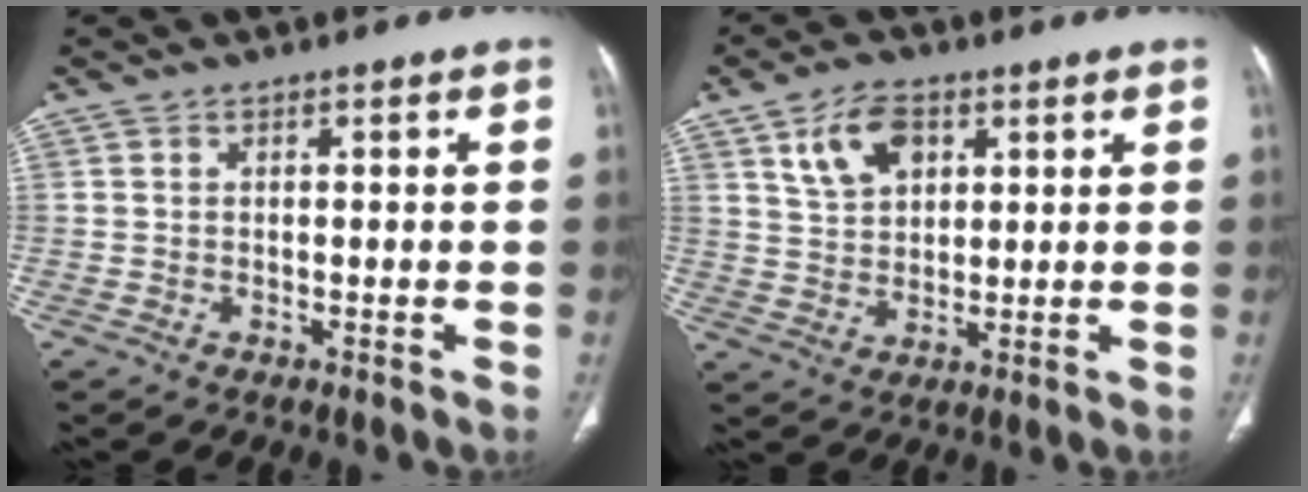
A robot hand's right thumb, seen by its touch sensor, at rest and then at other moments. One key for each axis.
{"total": 8.7, "fx": 4.1, "fy": 5.3, "fz": 5.5, "tx": -0.082, "ty": -0.013, "tz": 0.081}